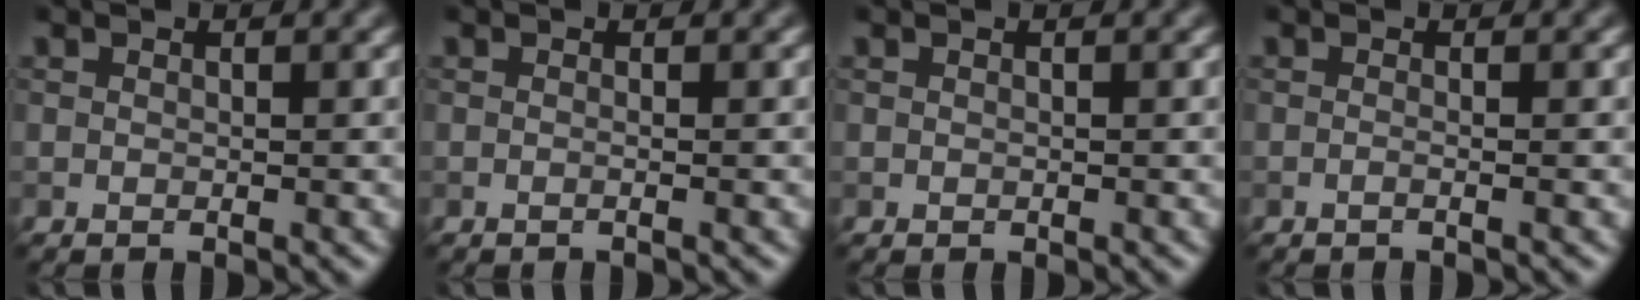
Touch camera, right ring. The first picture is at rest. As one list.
[{"total": 0.8, "force": [0.0, 0.4, 0.8], "torque": [0.004, -0.013, -0.015]}, {"total": 0.0}, {"total": 0.8, "force": [-0.2, 0.3, 0.8], "torque": [-0.003, -0.008, -0.015]}]